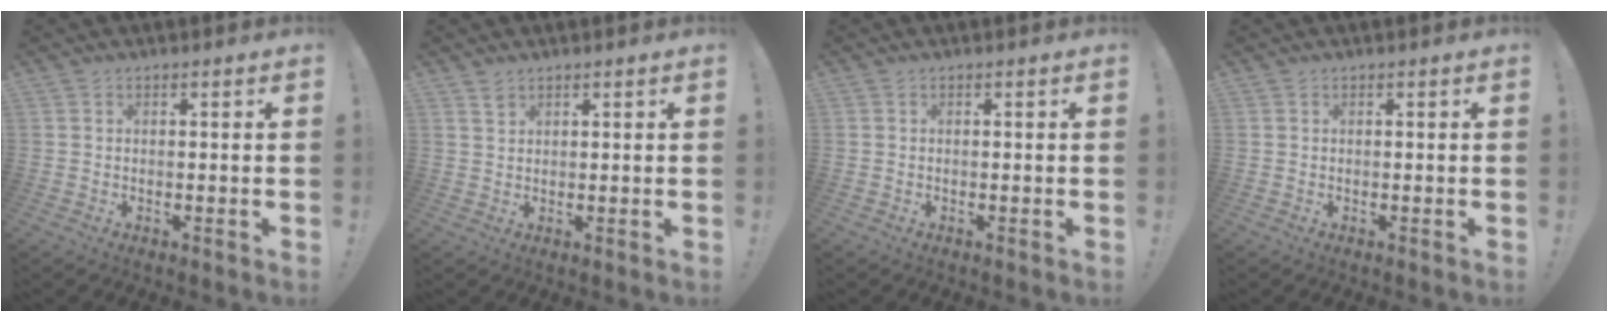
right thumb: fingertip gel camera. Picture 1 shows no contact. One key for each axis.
{"total": 2.0, "fx": 1.6, "fy": 1.0, "fz": 0.7, "tx": -0.001, "ty": -0.012, "tz": 0.028}
{"total": 0.0}
{"total": 0.0}